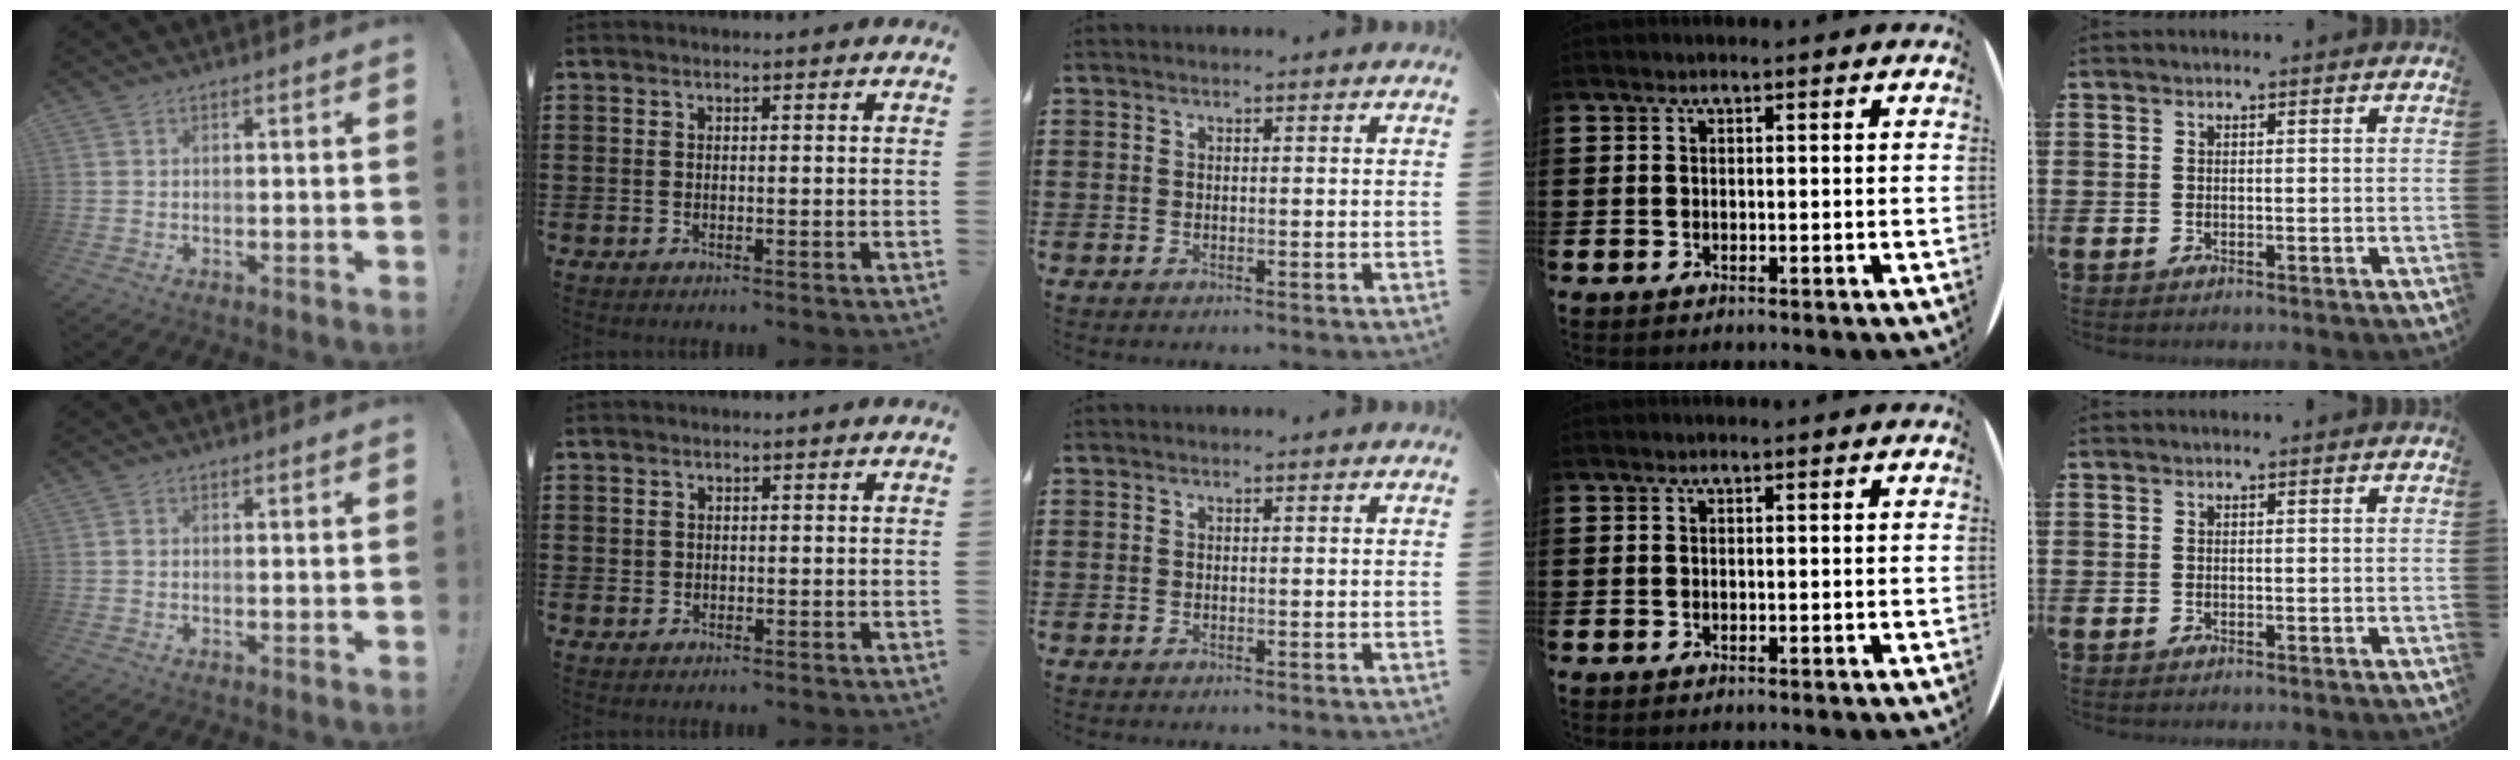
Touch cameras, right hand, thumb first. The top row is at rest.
{"thumb": {"total": 0.6, "force": [0.1, 0.4, 0.4], "torque": [0.000, 0.001, -0.001]}, "index": {"total": 0.7, "force": [0.1, 0.7, 0.1], "torque": [-0.004, 0.006, 0.001]}}